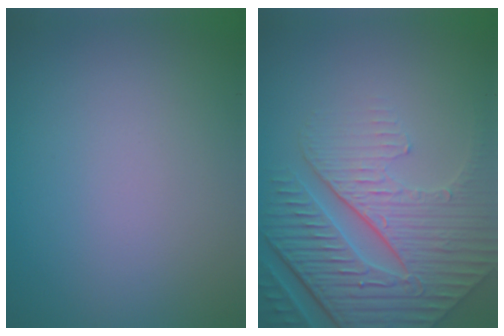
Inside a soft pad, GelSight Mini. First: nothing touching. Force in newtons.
{"total": 8.6, "press": 6.2, "slide": 5.9}